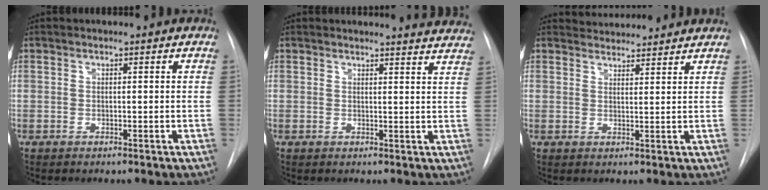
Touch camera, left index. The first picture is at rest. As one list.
[{"total": 8.0, "force": [7.9, 0.3, 1.2], "torque": [-0.002, -0.036, 0.062]}, {"total": 5.3, "force": [5.2, 0.8, 0.6], "torque": [-0.010, 0.017, 0.067]}]